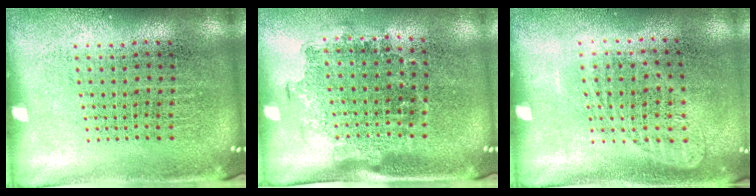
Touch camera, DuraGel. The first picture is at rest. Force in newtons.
{"total": 1.3, "press": 1.1, "slide": 0.7}
{"total": 1.0, "press": 0.9, "slide": 0.4}